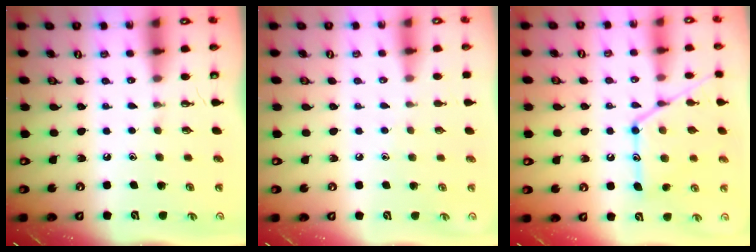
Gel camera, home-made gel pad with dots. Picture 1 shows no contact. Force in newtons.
{"total": 4.1, "press": 4.1, "slide": 0.4}
{"total": 17.1, "press": 17.0, "slide": 1.2}